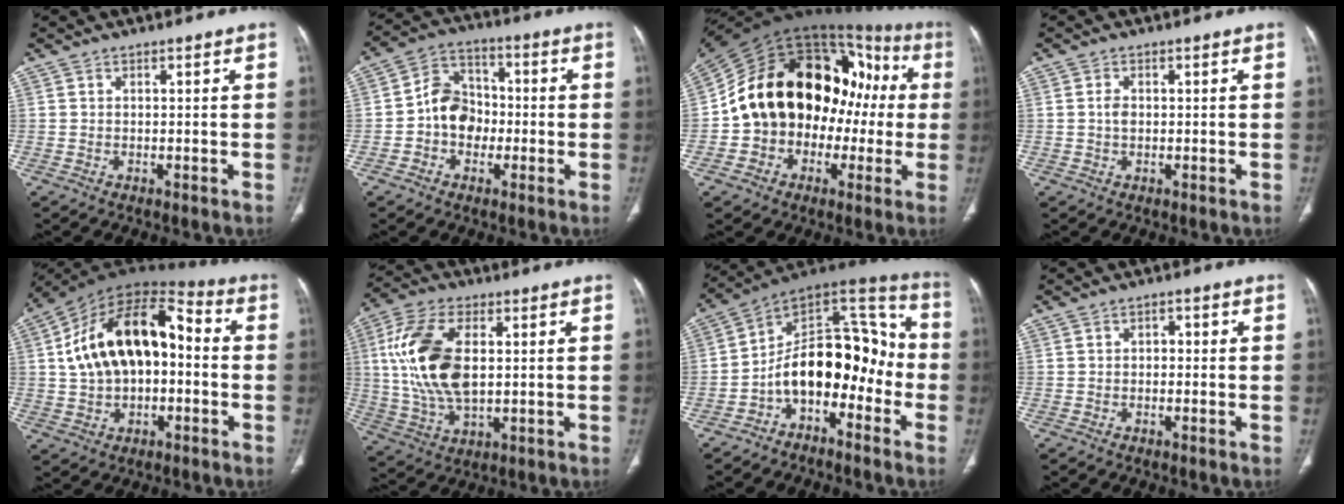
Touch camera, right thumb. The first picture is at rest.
{"total": 9.2, "force": [-1.5, 7.6, 4.9], "torque": [-0.054, 0.034, -0.039]}
{"total": 26.5, "force": [0.1, 18.6, 18.8], "torque": [-0.264, 0.067, 0.004]}
{"total": 1.6, "force": [0.1, 1.1, 1.2], "torque": [-0.022, 0.003, 0.000]}
{"total": 20.0, "force": [1.2, 12.0, 15.9], "torque": [-0.258, 0.042, 0.016]}
{"total": 16.7, "force": [2.3, 8.9, 13.9], "torque": [-0.289, -0.001, 0.048]}
{"total": 16.5, "force": [-5.2, 10.1, 12.0], "torque": [-0.144, 0.100, -0.093]}
{"total": 1.3, "force": [-0.1, 1.0, 0.9], "torque": [-0.004, 0.006, -0.008]}